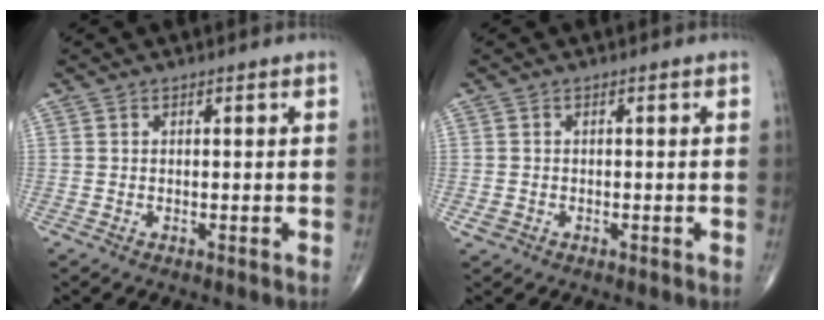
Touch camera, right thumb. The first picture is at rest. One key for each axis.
{"total": 1.3, "fx": -0.5, "fy": 1.1, "fz": 0.4, "tx": -0.006, "ty": 0.005, "tz": -0.007}